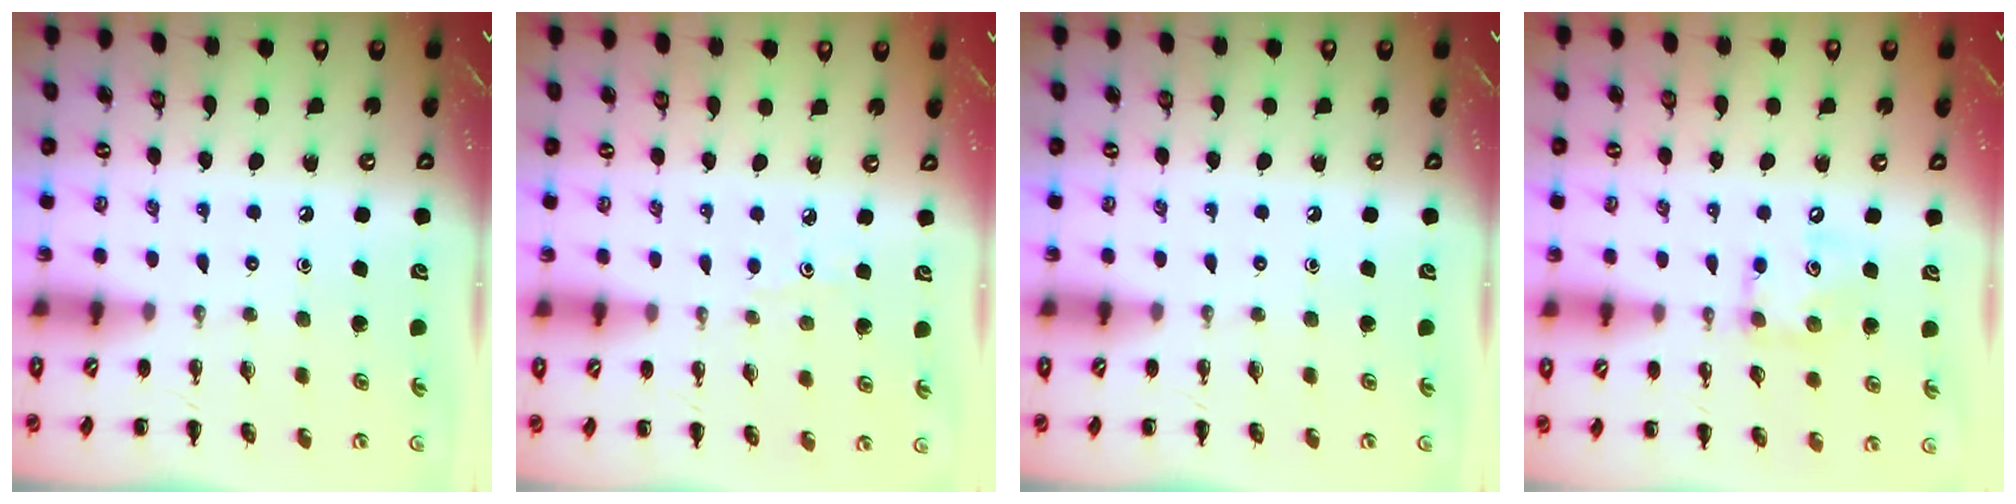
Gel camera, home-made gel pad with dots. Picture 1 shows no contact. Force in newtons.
{"total": 2.5, "press": 2.4, "slide": 0.8}
{"total": 0.0}
{"total": 7.9, "press": 7.9, "slide": 1.0}